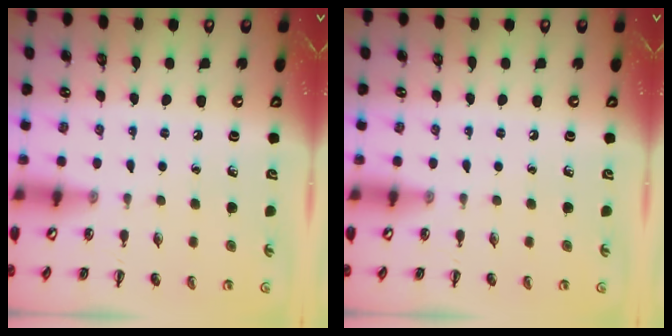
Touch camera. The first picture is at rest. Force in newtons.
{"total": 0.0}